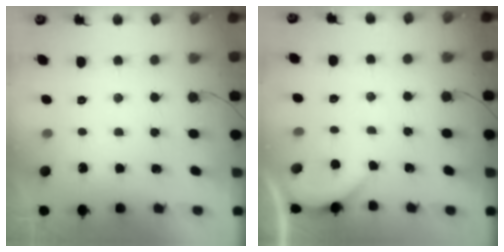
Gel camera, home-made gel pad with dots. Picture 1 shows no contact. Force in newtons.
{"total": 1.9, "press": 1.9, "slide": 0.3}